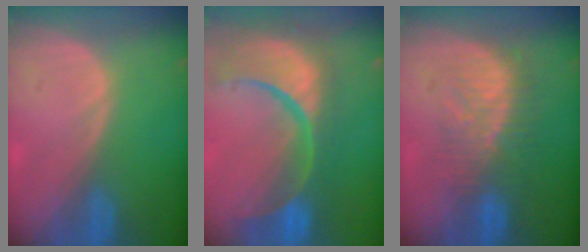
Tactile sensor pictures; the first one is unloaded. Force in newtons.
{"total": 14.5, "press": 11.5, "slide": 8.9}
{"total": 8.1, "press": 7.9, "slide": 1.7}